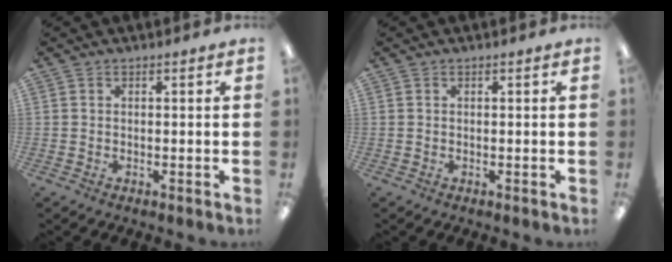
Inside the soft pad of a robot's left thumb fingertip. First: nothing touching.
{"total": 0.0}